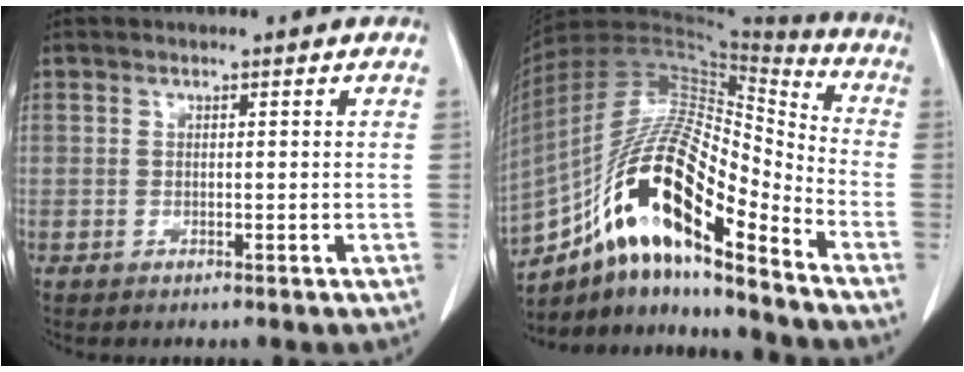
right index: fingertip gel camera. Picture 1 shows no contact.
{"total": 20.6, "force": [-11.7, 4.3, 16.4], "torque": [-0.323, 0.008, -0.205]}